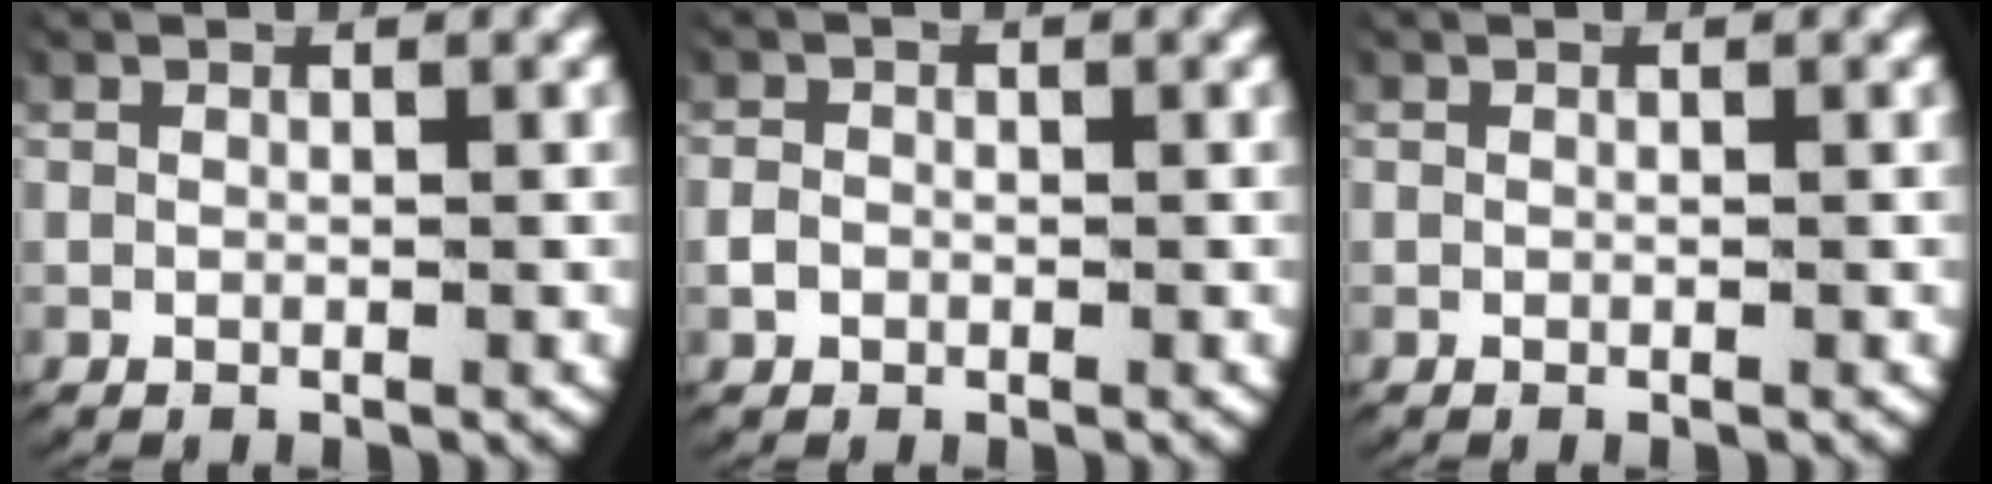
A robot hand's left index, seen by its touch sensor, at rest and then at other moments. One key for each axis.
{"total": 1.3, "fx": -0.5, "fy": 1.1, "fz": 0.5, "tx": -0.022, "ty": -0.005, "tz": -0.006}
{"total": 0.0}